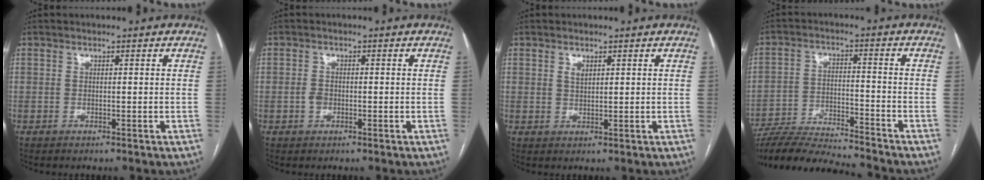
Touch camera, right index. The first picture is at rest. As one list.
[{"total": 1.6, "force": [-0.5, 1.1, 1.0], "torque": [-0.018, 0.003, -0.007]}, {"total": 1.5, "force": [0.8, 0.8, 1.0], "torque": [-0.018, 0.000, 0.018]}, {"total": 14.3, "force": [-13.6, 0.1, 4.3], "torque": [-0.073, -0.002, -0.226]}]